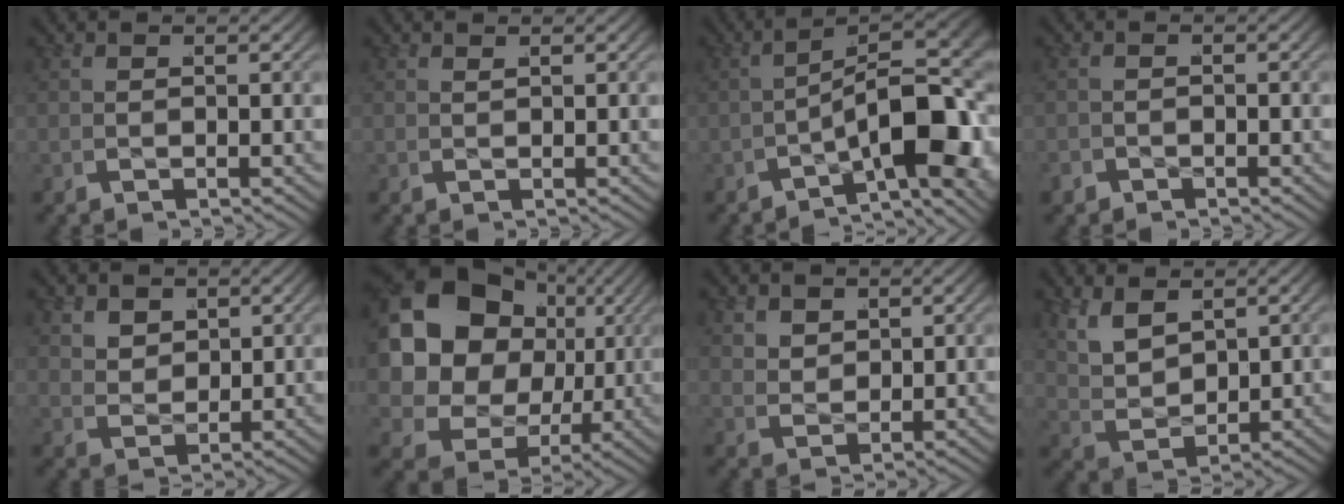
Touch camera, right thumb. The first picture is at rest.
{"total": 0.6, "force": [0.5, -0.4, -0.1], "torque": [0.009, 0.000, 0.013]}
{"total": 11.9, "force": [-1.9, 6.2, 10.0], "torque": [-0.137, -0.021, -0.025]}
{"total": 1.4, "force": [-1.3, 0.2, -0.4], "torque": [0.014, 0.000, -0.026]}
{"total": 3.2, "force": [1.1, 2.3, 2.0], "torque": [-0.044, -0.022, 0.035]}
{"total": 18.8, "force": [1.1, 14.4, 11.9], "torque": [-0.279, -0.036, 0.023]}
{"total": 2.6, "force": [1.0, 1.9, 1.4], "torque": [-0.032, -0.018, 0.033]}
{"total": 6.0, "force": [1.1, 4.2, 4.2], "torque": [-0.103, -0.017, 0.035]}